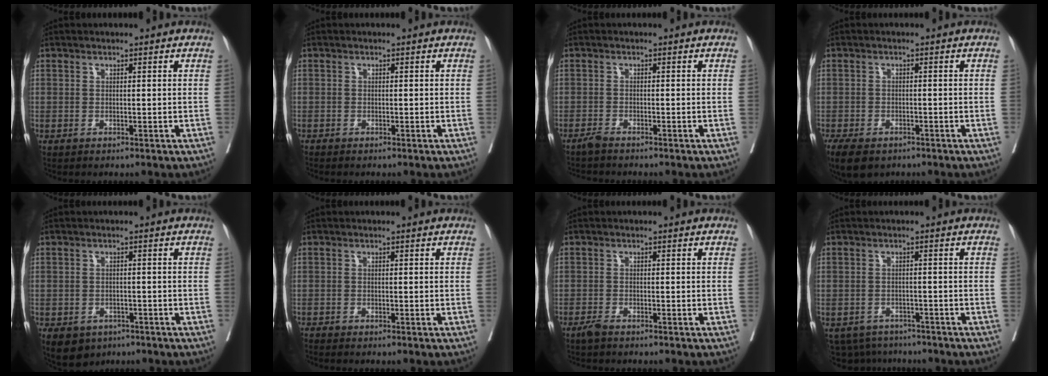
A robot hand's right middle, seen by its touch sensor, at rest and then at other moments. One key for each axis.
{"total": 0.8, "fx": -0.3, "fy": 0.7, "fz": -0.1, "tx": 0.004, "ty": 0.007, "tz": -0.007}
{"total": 1.4, "fx": -1.3, "fy": 0.1, "fz": 0.4, "tx": -0.011, "ty": -0.001, "tz": -0.025}
{"total": 7.2, "fx": -5.1, "fy": 3.6, "fz": 3.5, "tx": -0.061, "ty": -0.010, "tz": -0.077}
{"total": 8.4, "fx": -4.7, "fy": 6.3, "fz": 3.0, "tx": -0.077, "ty": -0.005, "tz": -0.062}
{"total": 1.1, "fx": -1.1, "fy": 0.1, "fz": 0.3, "tx": -0.008, "ty": -0.003, "tz": -0.019}
{"total": 1.5, "fx": -1.3, "fy": 0.2, "fz": 0.7, "tx": -0.017, "ty": -0.002, "tz": -0.025}
{"total": 6.3, "fx": -5.5, "fy": 2.9, "fz": 0.5, "tx": -0.011, "ty": 0.001, "tz": -0.077}